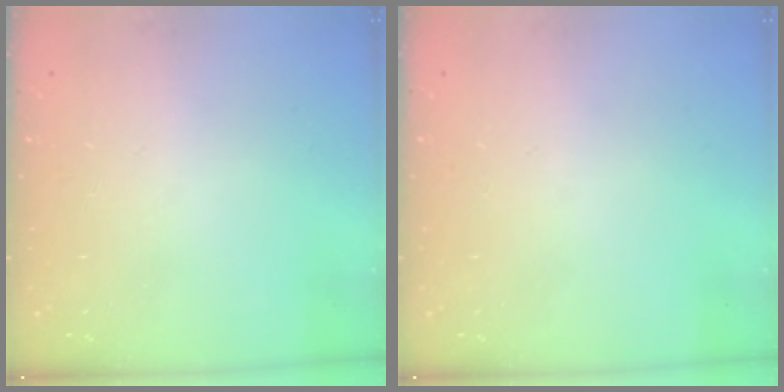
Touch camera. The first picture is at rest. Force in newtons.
{"total": 0.0}